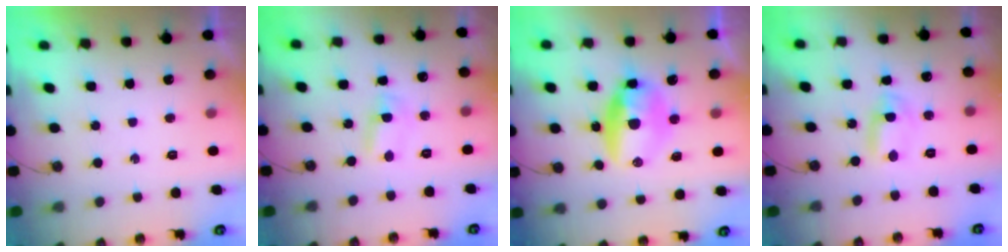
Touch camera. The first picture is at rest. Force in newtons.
{"total": 2.1, "press": 2.1, "slide": 0.3}
{"total": 15.2, "press": 11.3, "slide": 10.1}
{"total": 2.1, "press": 1.7, "slide": 1.2}